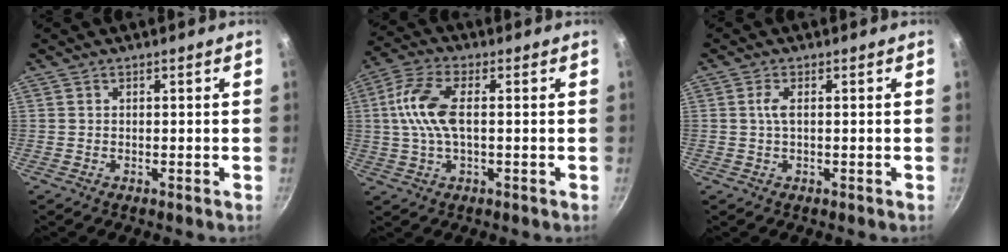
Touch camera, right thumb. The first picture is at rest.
{"total": 10.0, "force": [0.6, 4.6, 8.8], "torque": [-0.190, 0.018, 0.001]}
{"total": 2.0, "force": [0.1, 0.7, 1.9], "torque": [-0.045, 0.004, 0.002]}